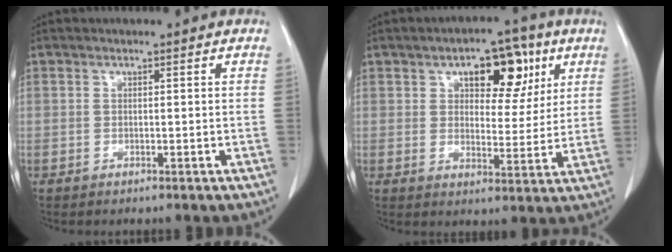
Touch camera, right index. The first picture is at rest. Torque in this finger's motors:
{"motor_torque": [0.49, 0.40, 0.30, 0.07]}